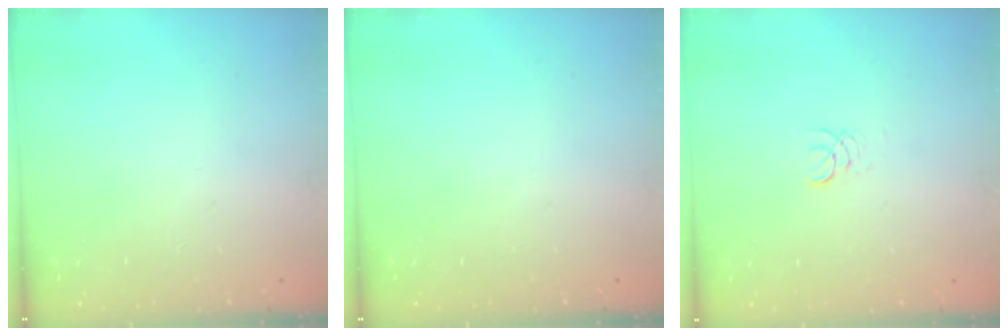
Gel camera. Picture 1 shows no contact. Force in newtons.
{"total": 0.0}
{"total": 1.6, "press": 1.6, "slide": 0.3}